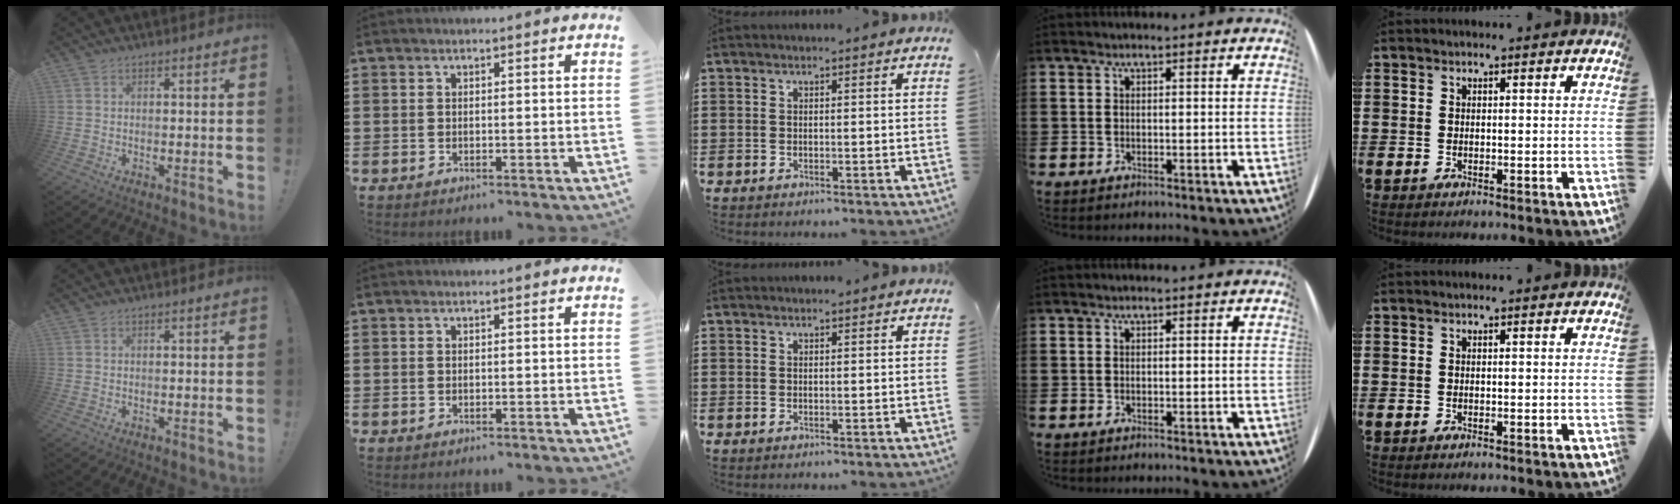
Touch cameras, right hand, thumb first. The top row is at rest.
{}